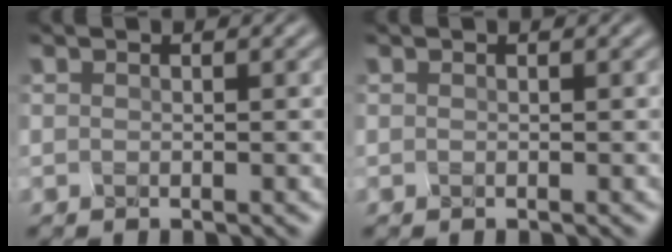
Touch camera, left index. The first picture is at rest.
{"total": 0.0}